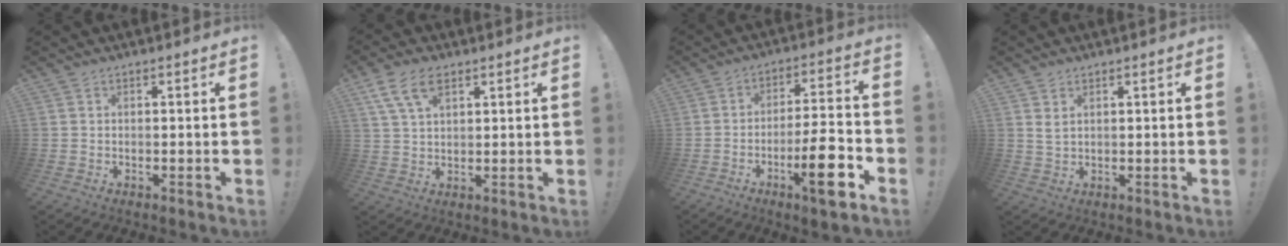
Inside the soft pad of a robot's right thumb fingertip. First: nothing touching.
{"total": 9.0, "force": [4.6, 4.8, 6.0], "torque": [-0.113, 0.000, 0.090]}
{"total": 13.5, "force": [-6.1, 2.5, 11.8], "torque": [-0.170, 0.021, -0.098]}
{"total": 2.5, "force": [1.3, 1.0, 1.9], "torque": [-0.037, 0.000, 0.024]}